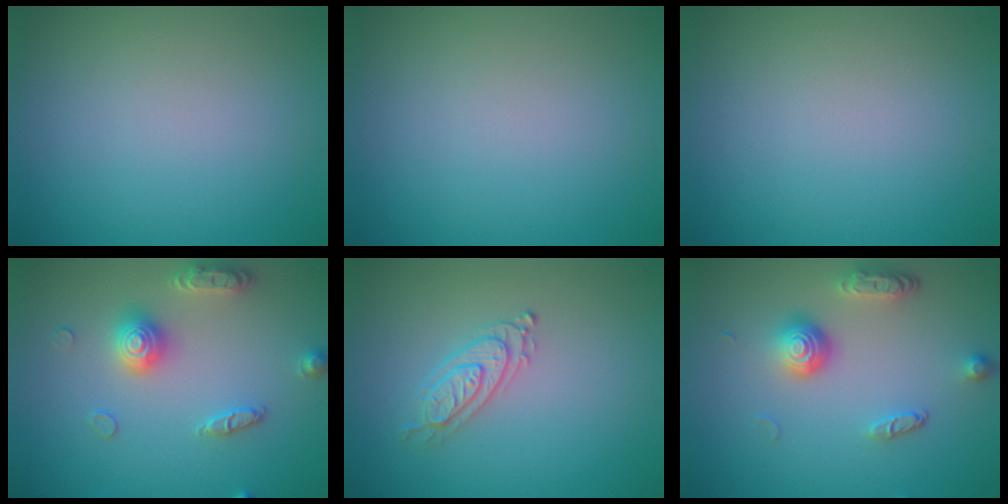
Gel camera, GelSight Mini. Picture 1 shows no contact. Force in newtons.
{"total": 0.0}
{"total": 0.0}
{"total": 3.2, "press": 3.2, "slide": 0.5}
{"total": 2.1, "press": 2.1, "slide": 0.4}
{"total": 3.8, "press": 2.9, "slide": 2.5}